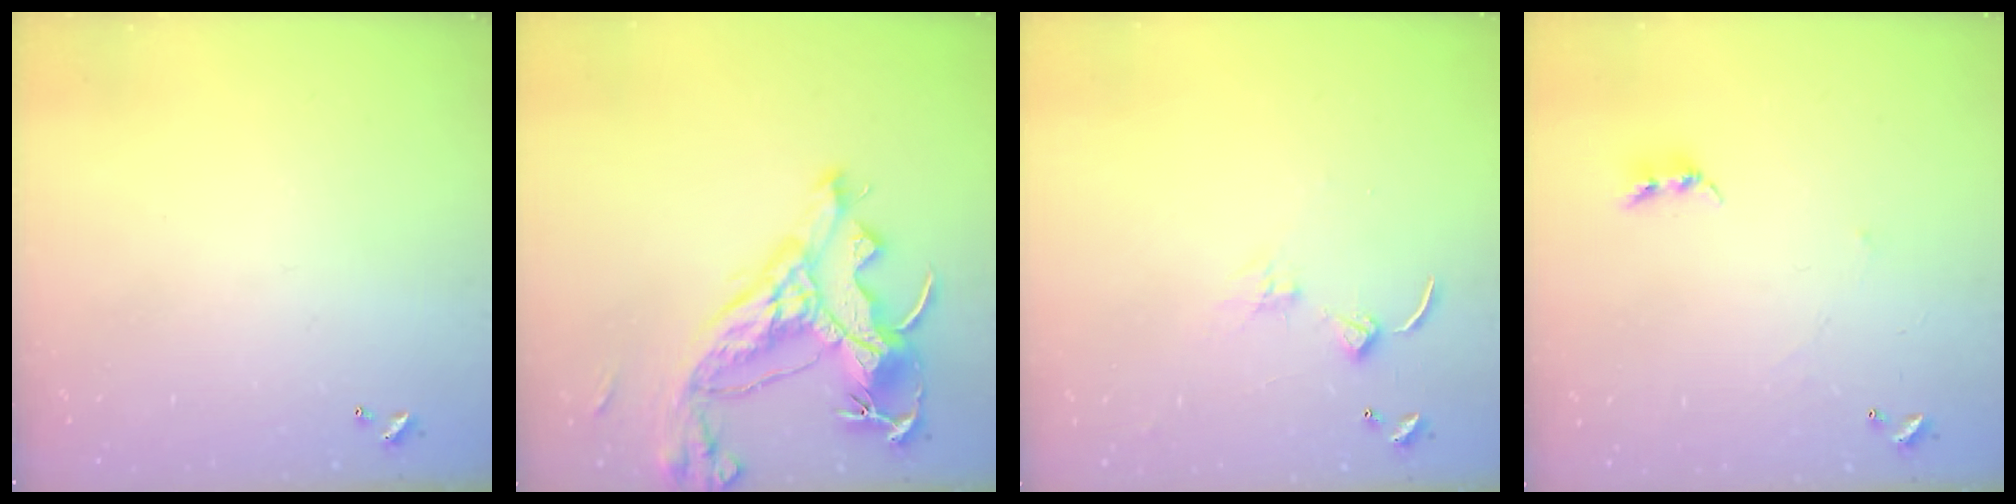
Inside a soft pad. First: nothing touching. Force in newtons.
{"total": 14.9, "press": 14.7, "slide": 2.3}
{"total": 1.4, "press": 1.3, "slide": 0.3}
{"total": 2.4, "press": 2.4, "slide": 0.4}